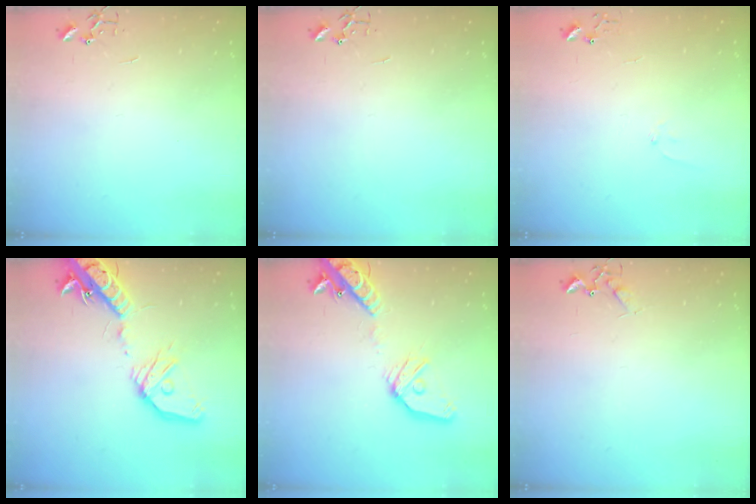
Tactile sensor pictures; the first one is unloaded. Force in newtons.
{"total": 0.0}
{"total": 5.5, "press": 5.5, "slide": 0.6}
{"total": 20.1, "press": 19.7, "slide": 3.9}
{"total": 17.4, "press": 17.1, "slide": 3.1}
{"total": 6.1, "press": 6.0, "slide": 0.8}